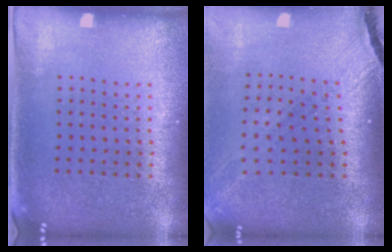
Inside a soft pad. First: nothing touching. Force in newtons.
{"total": 1.5, "press": 1.4, "slide": 0.3}